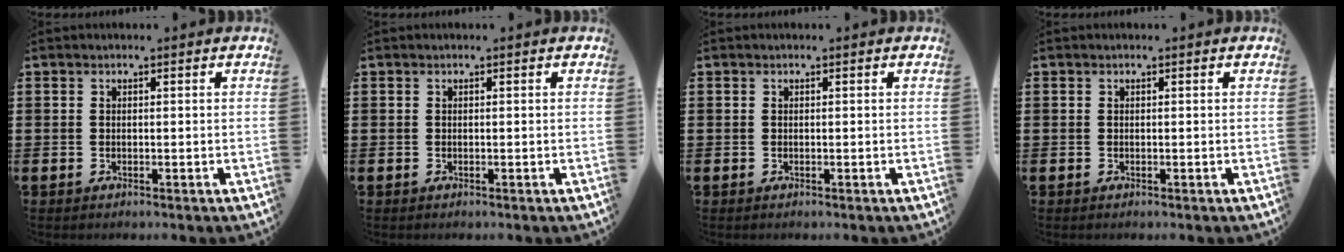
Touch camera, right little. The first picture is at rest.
{"total": 0.0}
{"total": 0.0}
{"total": 0.0}